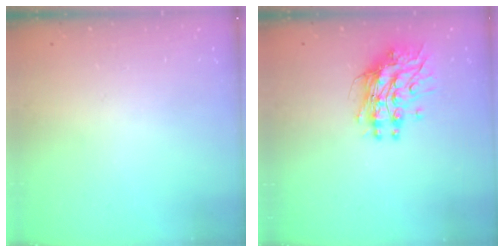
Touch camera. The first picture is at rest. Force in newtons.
{"total": 11.4, "press": 11.3, "slide": 1.0}